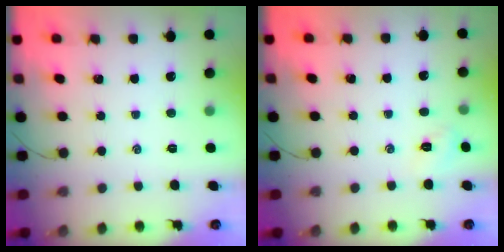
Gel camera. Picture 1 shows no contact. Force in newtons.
{"total": 3.2, "press": 3.1, "slide": 0.9}